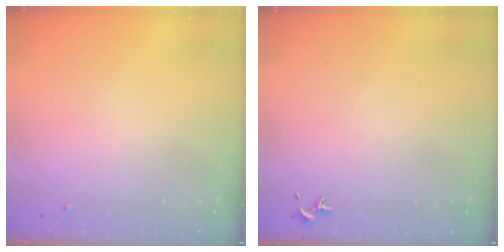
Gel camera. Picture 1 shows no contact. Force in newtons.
{"total": 0.7, "press": 0.5, "slide": 0.4}